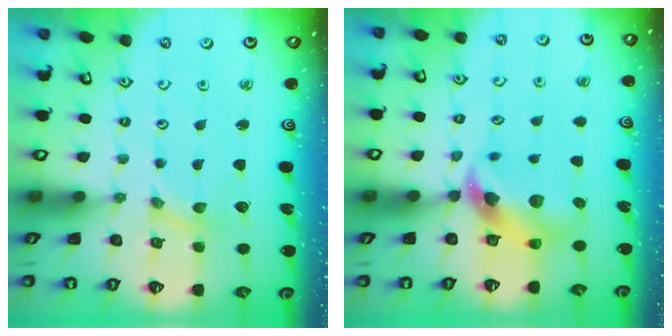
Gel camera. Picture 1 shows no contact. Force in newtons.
{"total": 9.7, "press": 9.5, "slide": 1.7}